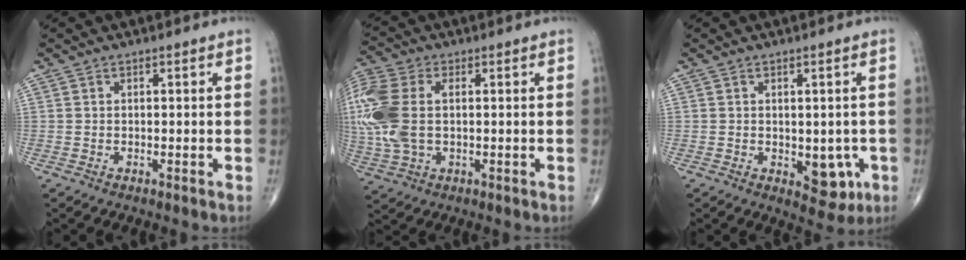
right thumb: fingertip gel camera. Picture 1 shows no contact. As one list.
[{"total": 15.4, "force": [1.0, 9.4, 12.2], "torque": [-0.329, 0.009, 0.022]}, {"total": 6.0, "force": [-1.4, 3.6, 4.6], "torque": [-0.023, -0.004, -0.008]}]